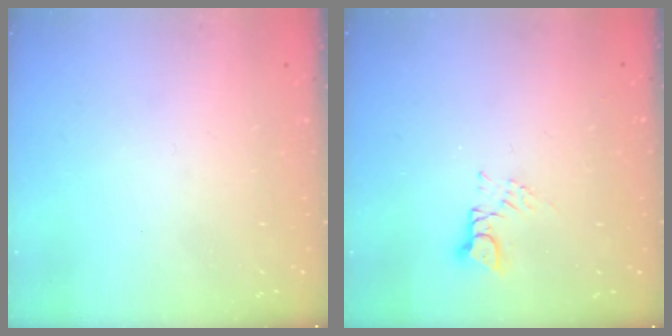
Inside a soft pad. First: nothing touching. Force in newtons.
{"total": 3.4, "press": 3.3, "slide": 0.3}